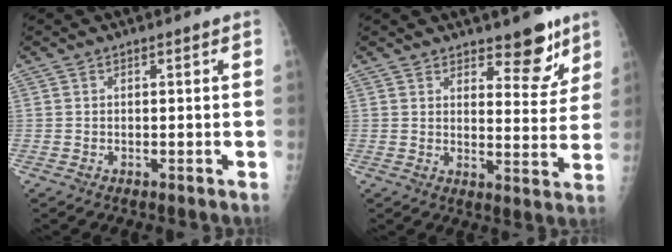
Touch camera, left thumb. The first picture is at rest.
{"total": 8.6, "force": [6.1, 3.6, 4.9], "torque": [-0.029, -0.042, 0.087]}